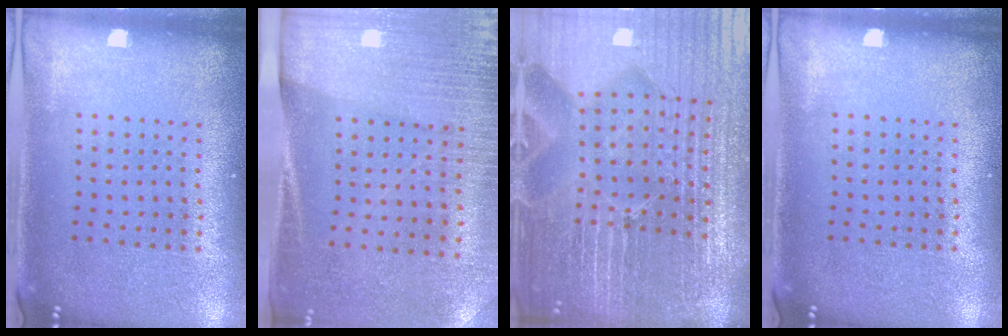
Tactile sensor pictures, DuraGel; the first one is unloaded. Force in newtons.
{"total": 2.9, "press": 2.6, "slide": 1.3}
{"total": 7.3, "press": 6.4, "slide": 3.5}
{"total": 0.0}